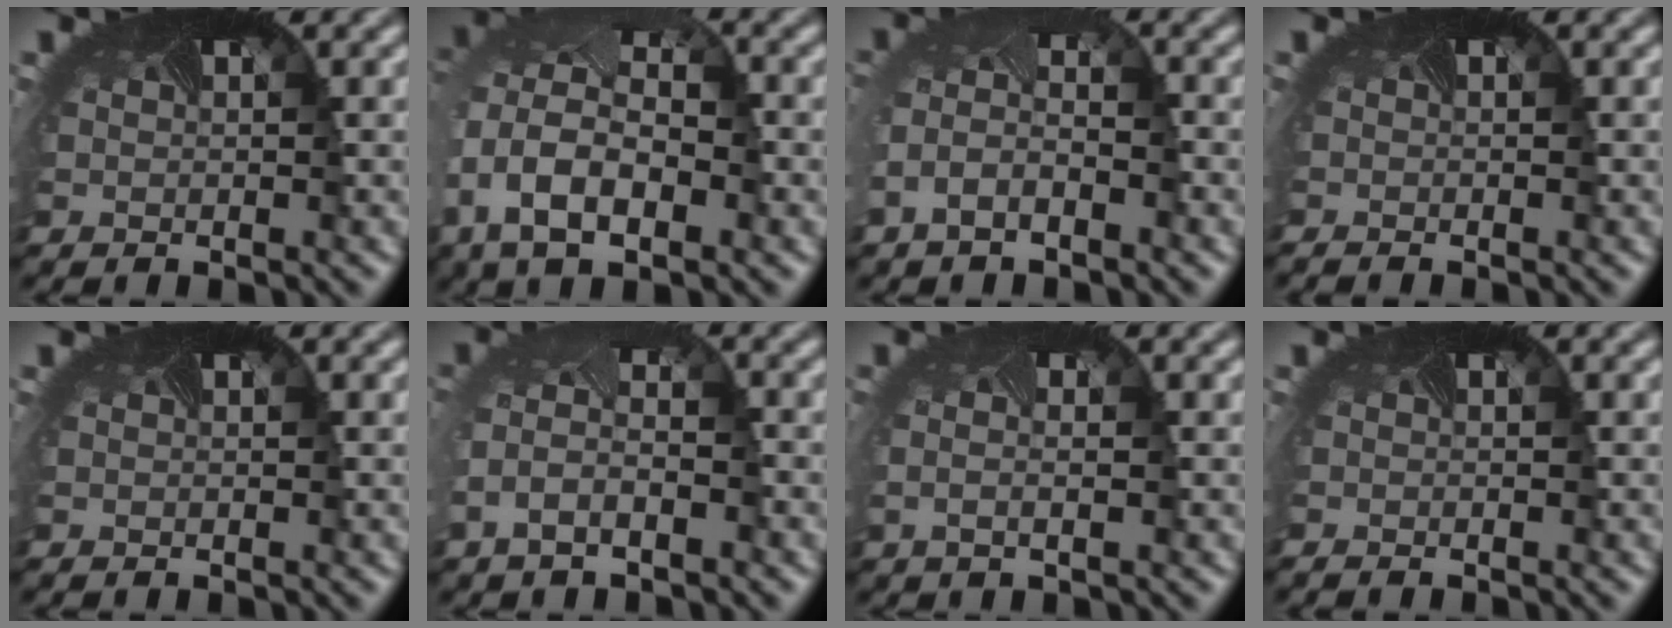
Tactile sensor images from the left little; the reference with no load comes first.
{"total": 11.8, "force": [-2.3, 7.7, 8.6], "torque": [-0.172, -0.019, -0.024]}
{"total": 2.9, "force": [-1.7, 1.6, 1.8], "torque": [-0.057, -0.007, -0.040]}
{"total": 0.7, "force": [-0.7, 0.0, 0.3], "torque": [-0.006, -0.011, -0.010]}
{"total": 0.0}
{"total": 3.1, "force": [-1.7, 1.5, 2.1], "torque": [-0.063, -0.007, -0.039]}
{"total": 1.1, "force": [-0.3, 0.2, 1.0], "torque": [-0.023, -0.003, -0.006]}
{"total": 0.5, "force": [-0.5, -0.1, 0.1], "torque": [-0.005, -0.009, -0.008]}